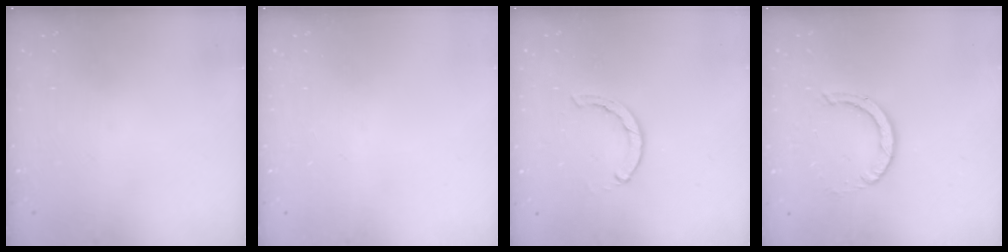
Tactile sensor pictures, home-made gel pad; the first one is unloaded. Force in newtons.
{"total": 0.0}
{"total": 2.1, "press": 2.1, "slide": 0.3}
{"total": 2.9, "press": 2.9, "slide": 0.2}